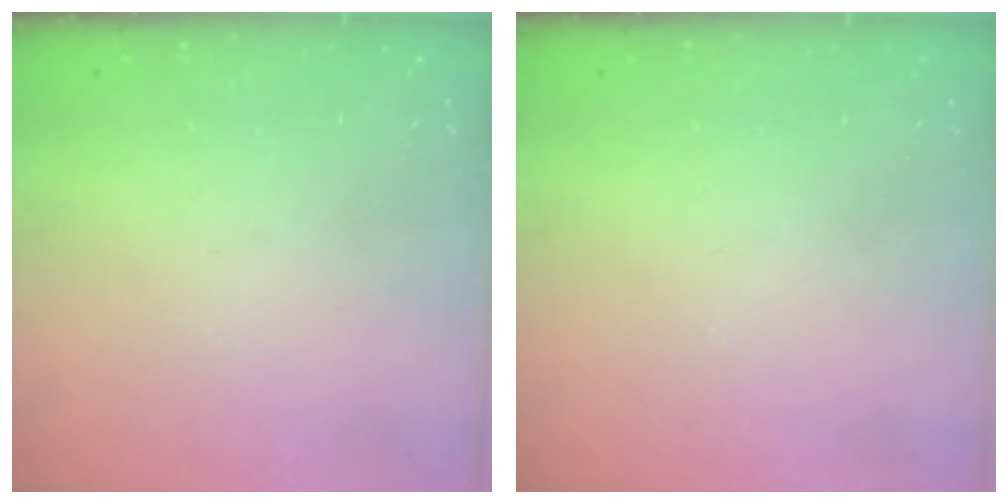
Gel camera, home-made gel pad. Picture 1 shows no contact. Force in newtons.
{"total": 0.0}